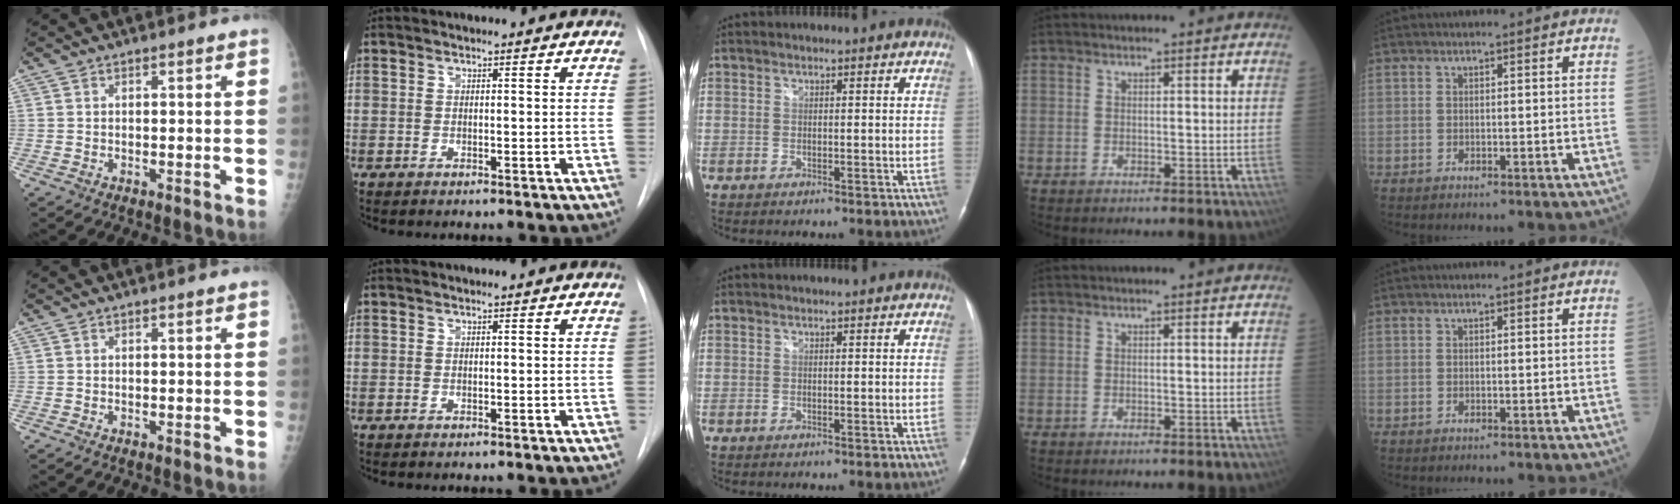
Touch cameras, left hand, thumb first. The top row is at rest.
{}